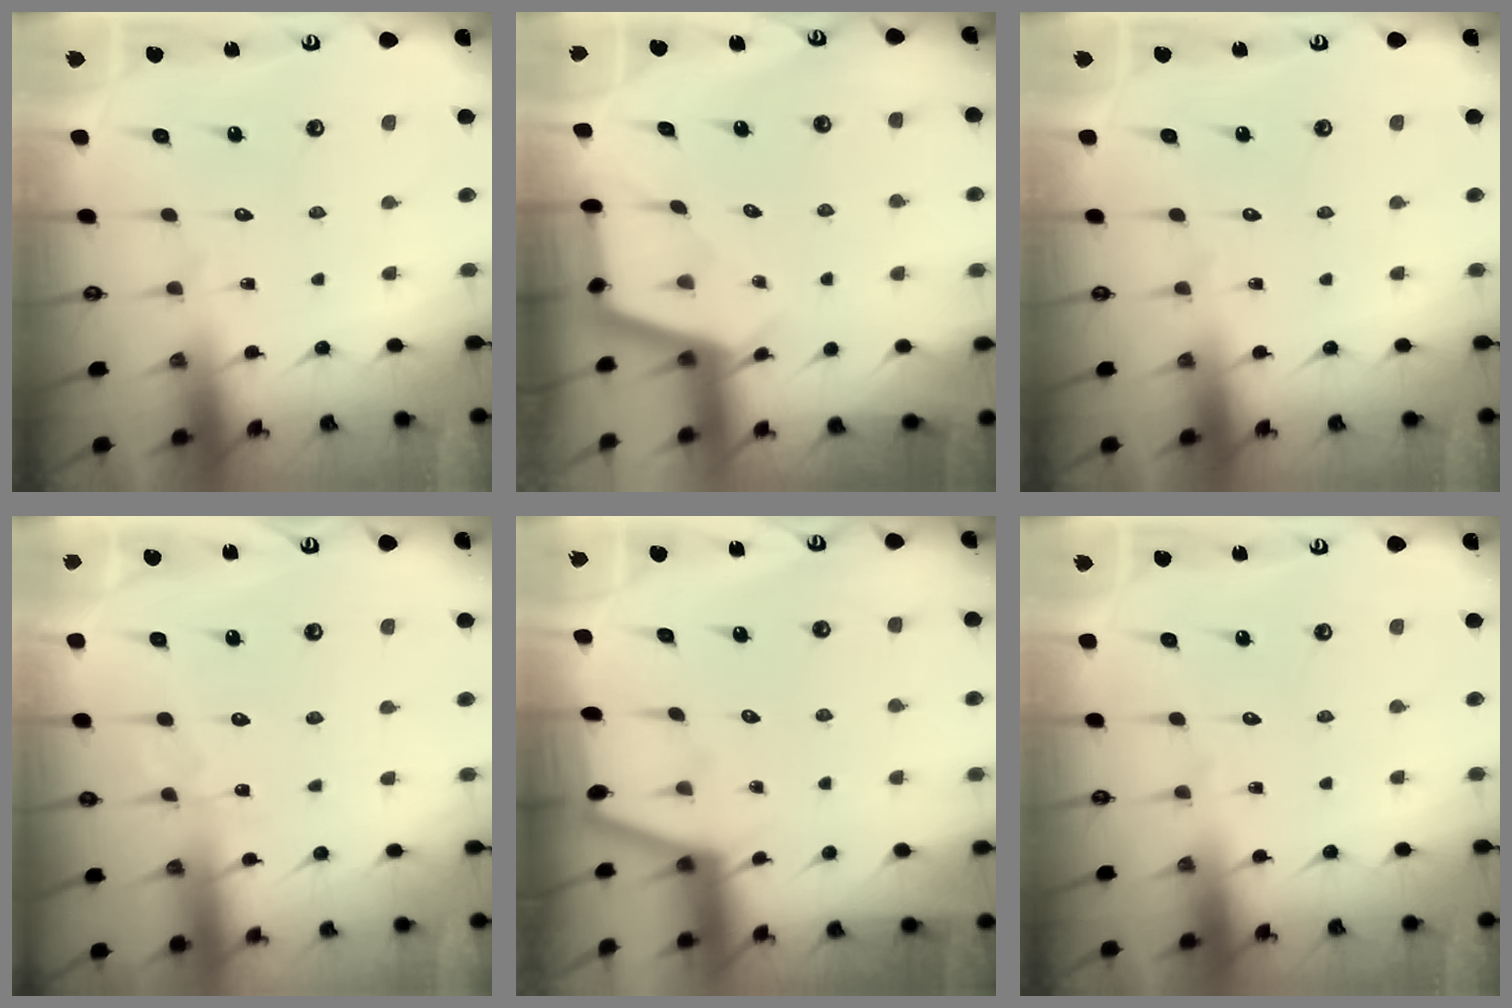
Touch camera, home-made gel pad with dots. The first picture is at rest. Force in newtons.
{"total": 2.8, "press": 2.8, "slide": 0.3}
{"total": 0.0}
{"total": 2.2, "press": 2.2, "slide": 0.3}
{"total": 1.6, "press": 1.5, "slide": 0.3}
{"total": 0.0}